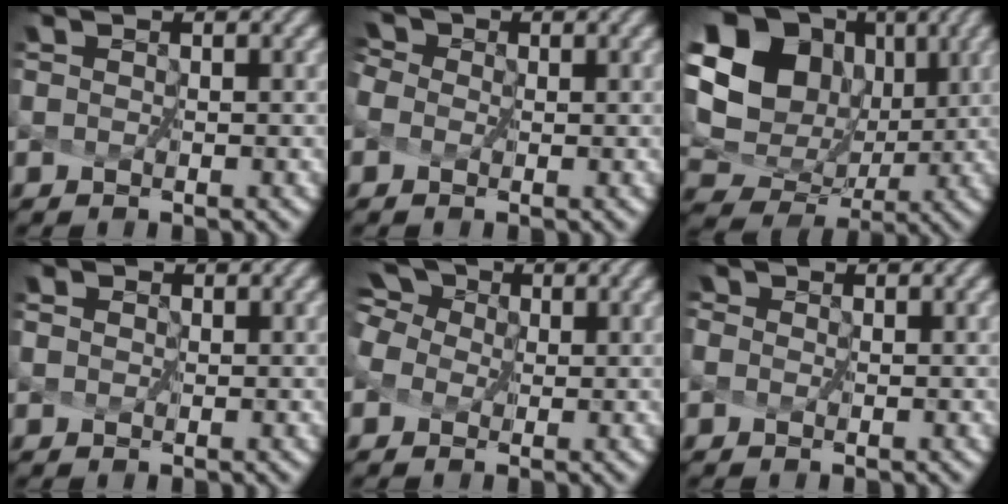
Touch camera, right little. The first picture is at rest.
{"total": 2.0, "force": [-0.1, 1.6, 1.2], "torque": [-0.031, 0.012, -0.002]}
{"total": 14.0, "force": [4.5, 11.2, 7.1], "torque": [-0.187, 0.024, 0.108]}
{"total": 1.2, "force": [0.3, 1.0, 0.6], "torque": [-0.009, 0.008, -0.001]}
{"total": 4.5, "force": [1.0, 3.4, 2.7], "torque": [-0.071, 0.027, 0.012]}
{"total": 1.1, "force": [-0.1, 1.0, 0.6], "torque": [-0.010, 0.010, -0.005]}